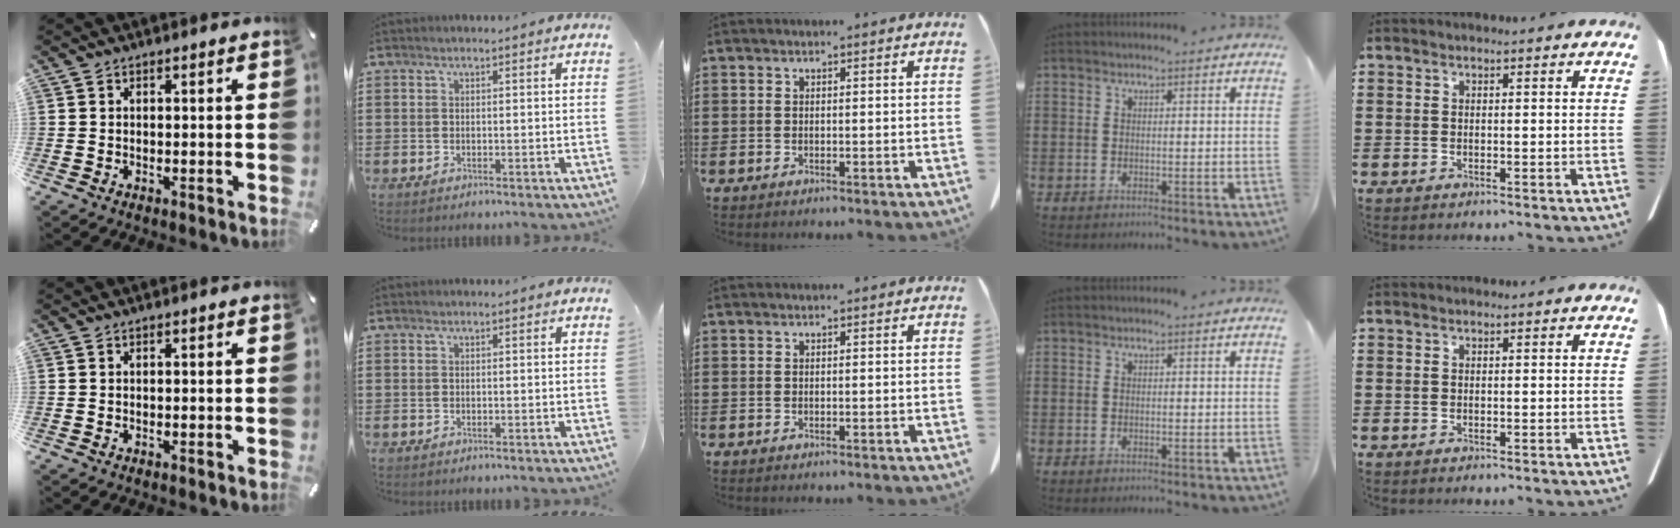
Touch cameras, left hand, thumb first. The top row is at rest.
{}